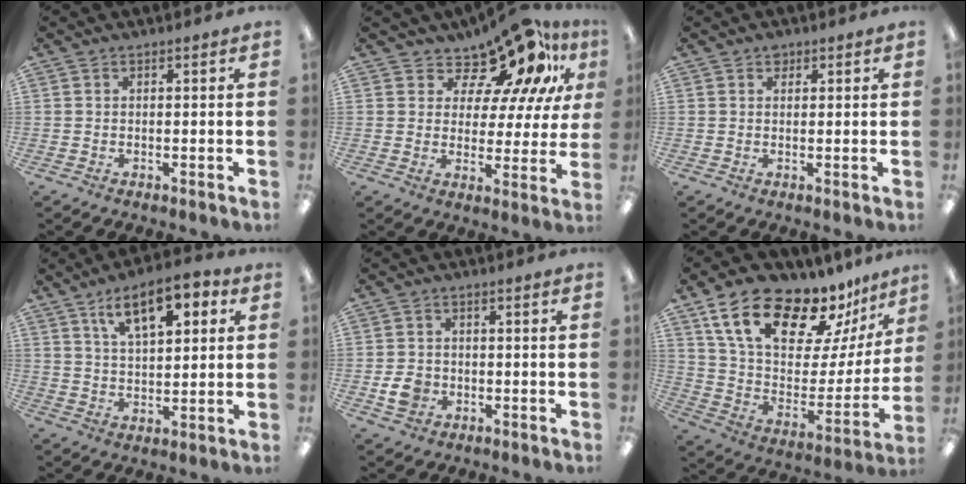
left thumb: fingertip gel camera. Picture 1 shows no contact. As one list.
[{"total": 13.7, "force": [10.1, 5.3, 7.6], "torque": [-0.117, -0.088, 0.169]}, {"total": 1.5, "force": [1.1, 1.0, 0.5], "torque": [-0.003, -0.004, 0.019]}, {"total": 11.5, "force": [6.5, 5.0, 8.0], "torque": [-0.119, -0.019, 0.110]}, {"total": 4.8, "force": [-1.3, 4.0, 2.3], "torque": [-0.042, 0.001, -0.024]}, {"total": 22.0, "force": [16.3, 9.0, 11.7], "torque": [-0.202, -0.107, 0.287]}]